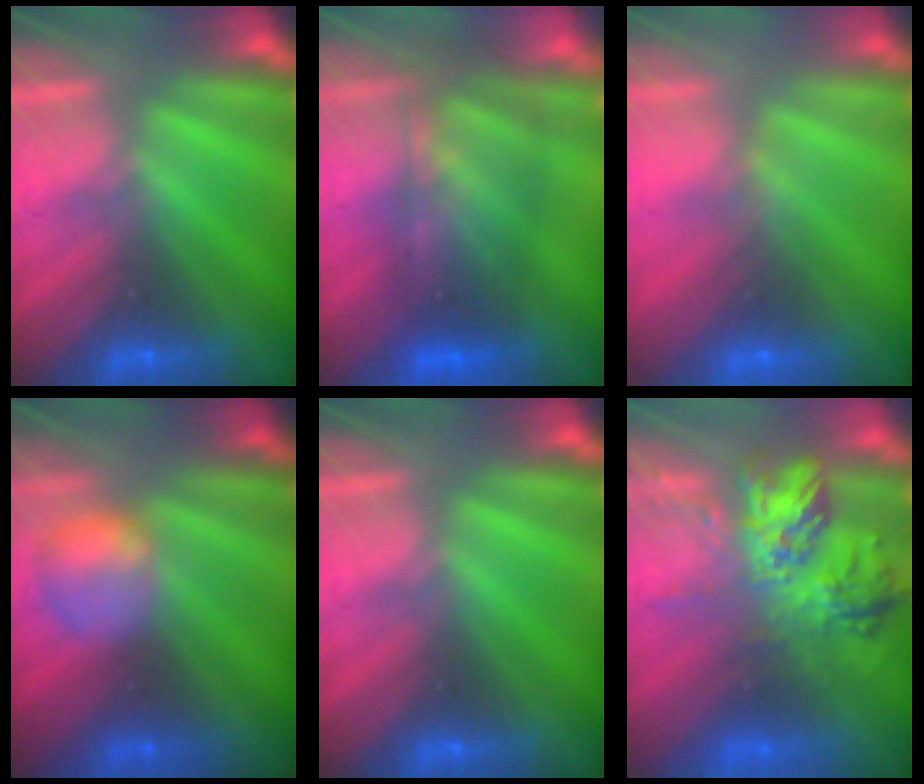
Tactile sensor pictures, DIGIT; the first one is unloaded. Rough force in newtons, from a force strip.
{"total": 5.7}
{"total": 4.7}
{"total": 2.4}
{"total": 0.0}
{"total": 9.0}